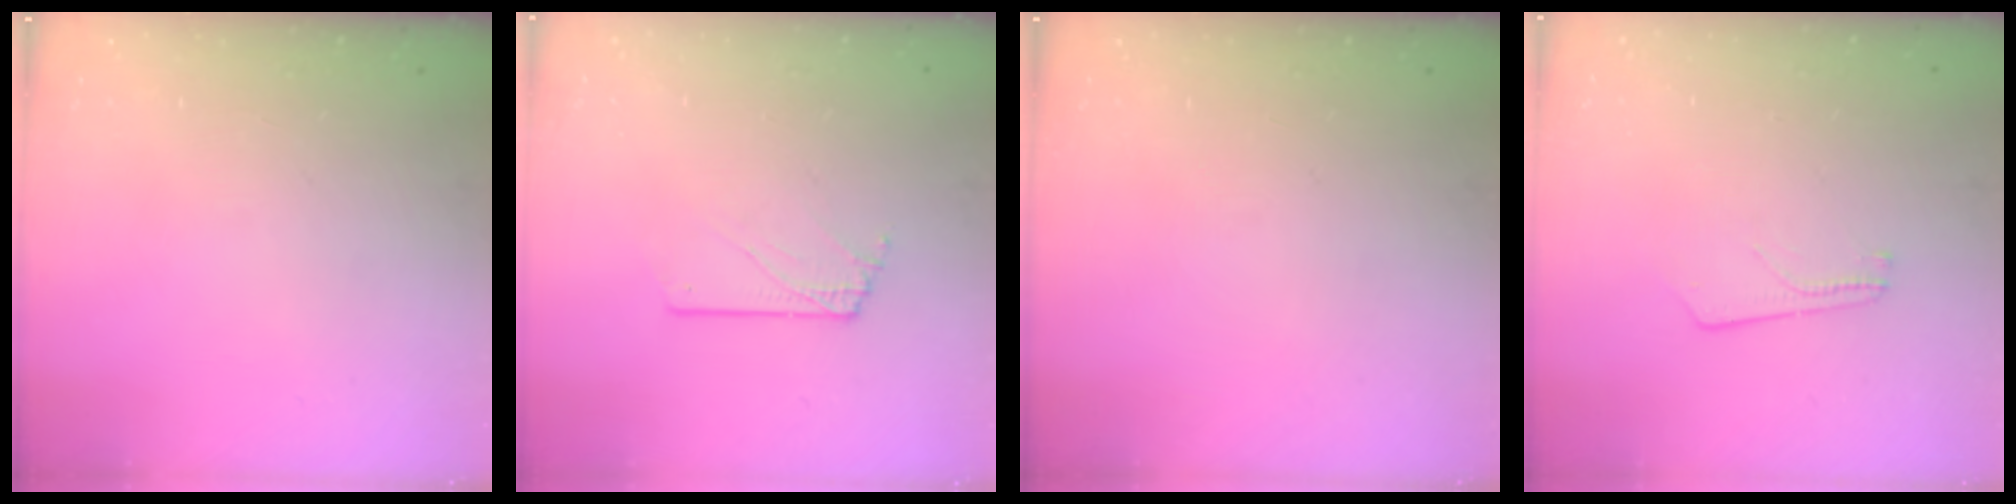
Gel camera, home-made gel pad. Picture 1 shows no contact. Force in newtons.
{"total": 1.3, "press": 1.3, "slide": 0.1}
{"total": 0.0}
{"total": 2.6, "press": 2.6, "slide": 0.3}